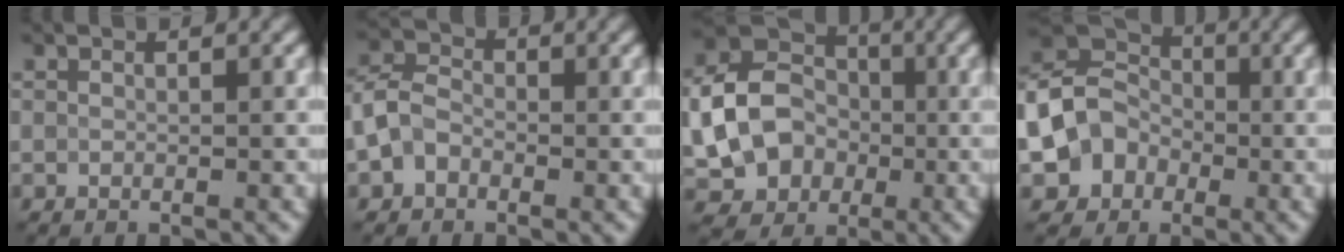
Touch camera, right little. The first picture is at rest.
{"total": 2.6, "force": [-1.0, 2.0, 1.3], "torque": [-0.027, 0.009, -0.029]}
{"total": 8.4, "force": [-0.7, 6.9, 4.7], "torque": [-0.080, -0.013, -0.017]}
{"total": 6.5, "force": [-2.0, 5.7, 2.3], "torque": [-0.036, 0.005, -0.057]}